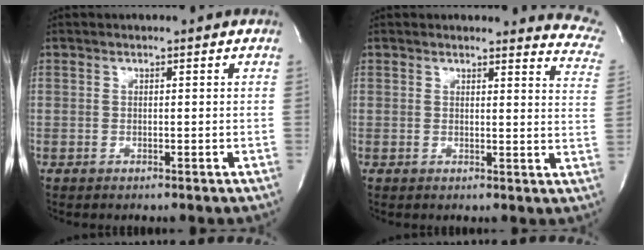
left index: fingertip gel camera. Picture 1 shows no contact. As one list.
[{"total": 9.8, "force": [9.6, 1.3, 1.4], "torque": [0.017, -0.091, 0.059]}]